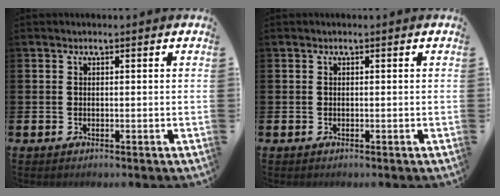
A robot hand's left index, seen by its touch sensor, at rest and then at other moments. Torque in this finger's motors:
{"motor_torque": [0.00, 0.00, 0.00, 0.00]}